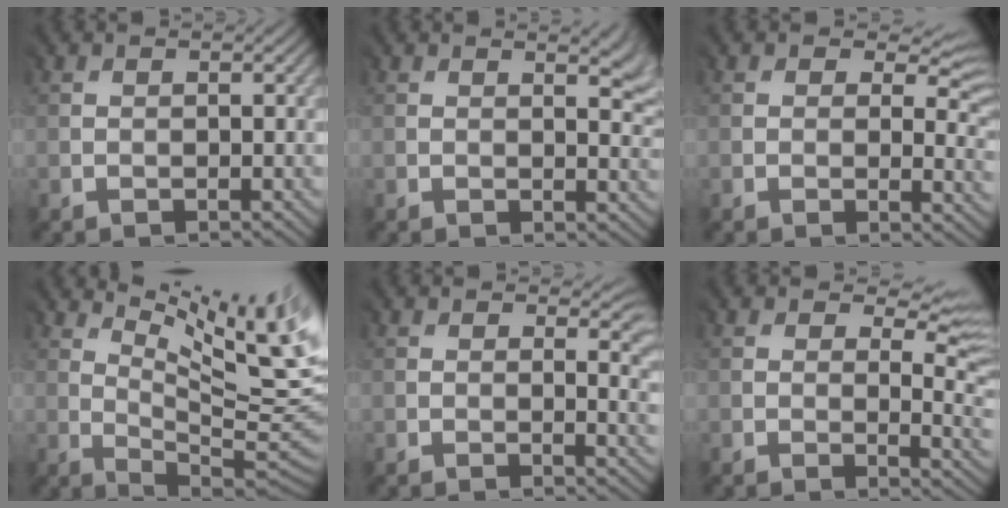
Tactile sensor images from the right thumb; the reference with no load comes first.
{"total": 4.1, "force": [1.6, 1.2, 3.6], "torque": [-0.039, -0.002, 0.025]}
{"total": 6.1, "force": [2.2, 3.3, 4.7], "torque": [-0.065, -0.009, 0.034]}
{"total": 13.7, "force": [7.2, 3.0, 11.2], "torque": [-0.155, 0.013, 0.112]}
{"total": 5.4, "force": [1.0, 2.7, 4.6], "torque": [-0.058, -0.007, 0.014]}
{"total": 6.6, "force": [2.4, 3.1, 5.3], "torque": [-0.083, -0.006, 0.042]}